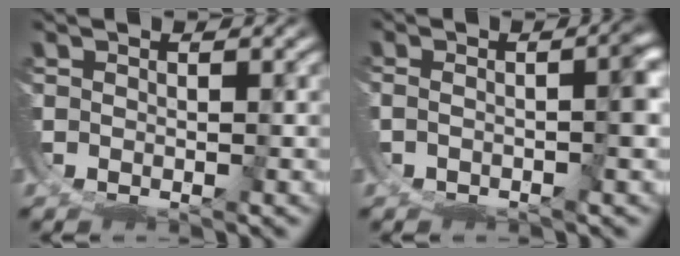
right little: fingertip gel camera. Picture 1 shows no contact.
{"total": 3.7, "force": [-0.8, 1.2, 3.5], "torque": [-0.040, -0.003, -0.010]}